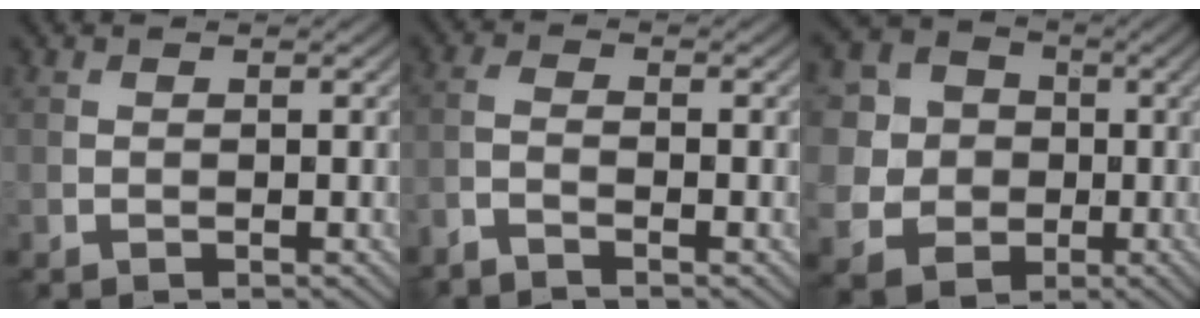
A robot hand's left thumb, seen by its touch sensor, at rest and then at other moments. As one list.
[{"total": 2.4, "force": [-1.9, 0.2, 1.4], "torque": [-0.033, -0.004, -0.051]}, {"total": 11.2, "force": [0.9, 10.4, 3.9], "torque": [-0.159, 0.008, 0.000]}]